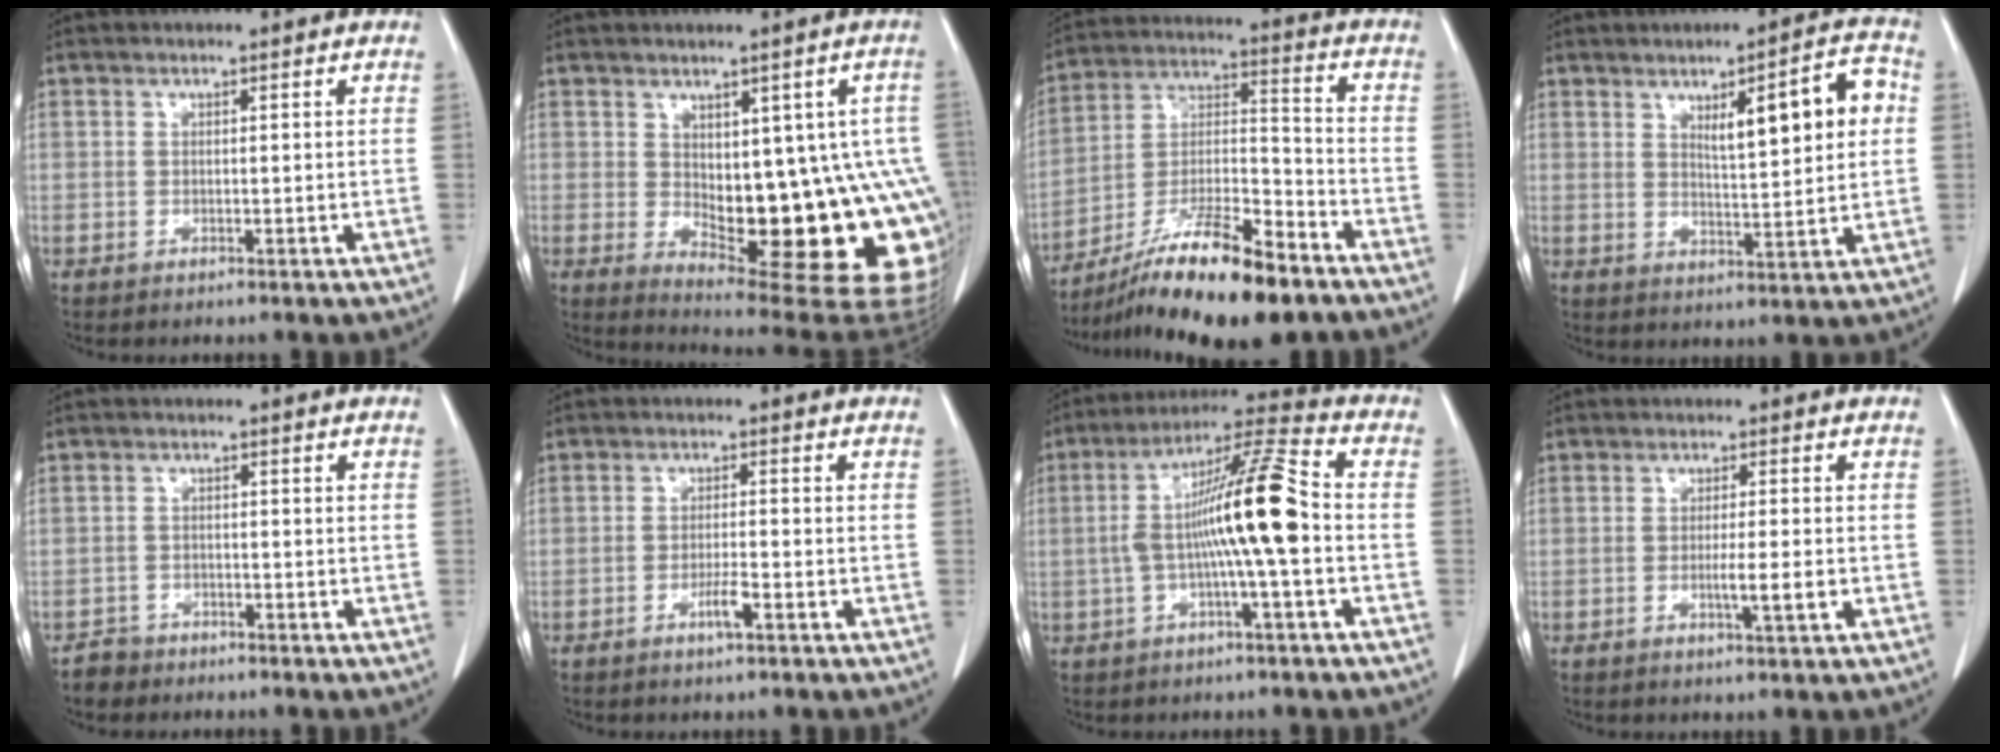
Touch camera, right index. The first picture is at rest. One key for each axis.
{"total": 18.3, "fx": -2.2, "fy": 6.9, "fz": 16.8, "tx": -0.140, "ty": 0.010, "tz": -0.004}
{"total": 18.1, "fx": -12.8, "fy": 2.9, "fz": 12.5, "tx": -0.227, "ty": -0.015, "tz": -0.223}
{"total": 9.5, "fx": 2.5, "fy": 1.4, "fz": 9.0, "tx": -0.132, "ty": 0.011, "tz": 0.040}
{"total": 2.8, "fx": -2.3, "fy": 1.6, "fz": -0.2, "tx": -0.002, "ty": 0.006, "tz": -0.039}
{"total": 3.0, "fx": -1.5, "fy": 0.2, "fz": 2.5, "tx": -0.047, "ty": -0.002, "tz": -0.028}
{"total": 12.8, "fx": -1.3, "fy": 0.3, "fz": 12.8, "tx": -0.229, "ty": 0.024, "tz": -0.029}
{"total": 3.6, "fx": -0.9, "fy": -0.1, "fz": 3.4, "tx": -0.057, "ty": -0.005, "tz": -0.015}